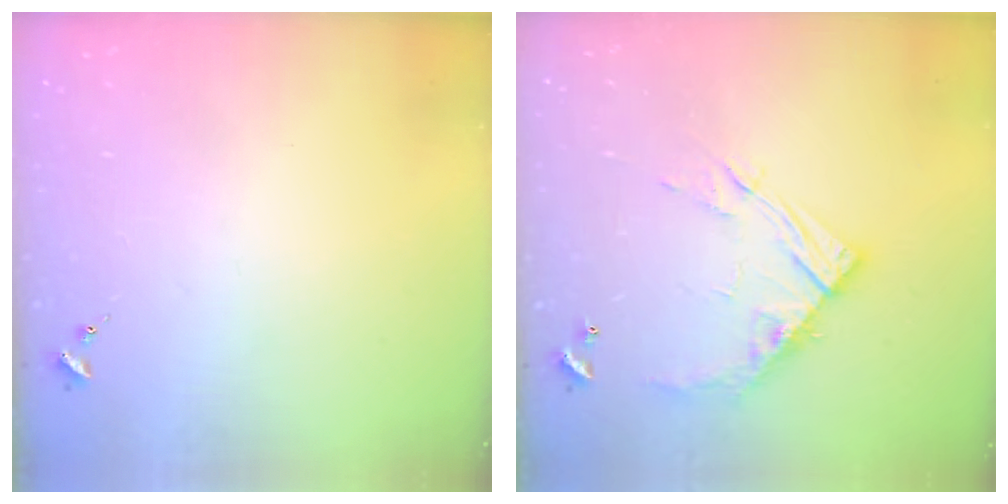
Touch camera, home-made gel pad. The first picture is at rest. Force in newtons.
{"total": 12.4, "press": 12.3, "slide": 1.2}